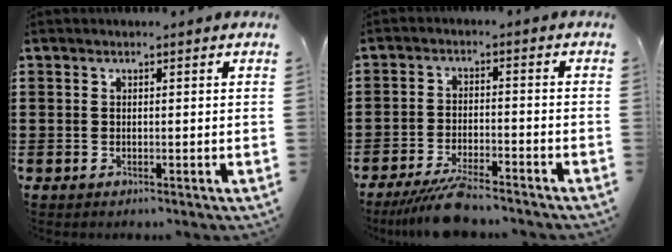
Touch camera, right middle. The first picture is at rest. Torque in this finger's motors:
{"motor_torque": [1.69, -0.45, 0.57, 0.17]}